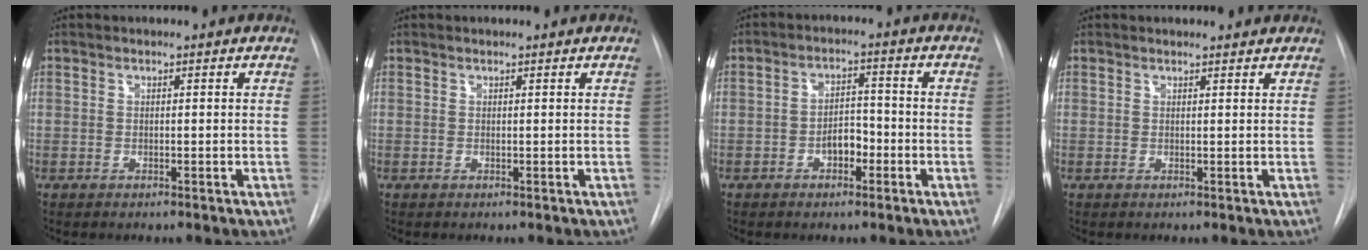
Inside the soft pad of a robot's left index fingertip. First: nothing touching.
{"total": 0.0}
{"total": 4.0, "force": [-2.3, 2.1, 2.6], "torque": [-0.041, 0.006, -0.037]}
{"total": 2.7, "force": [2.6, 0.6, 0.4], "torque": [-0.009, 0.006, 0.025]}